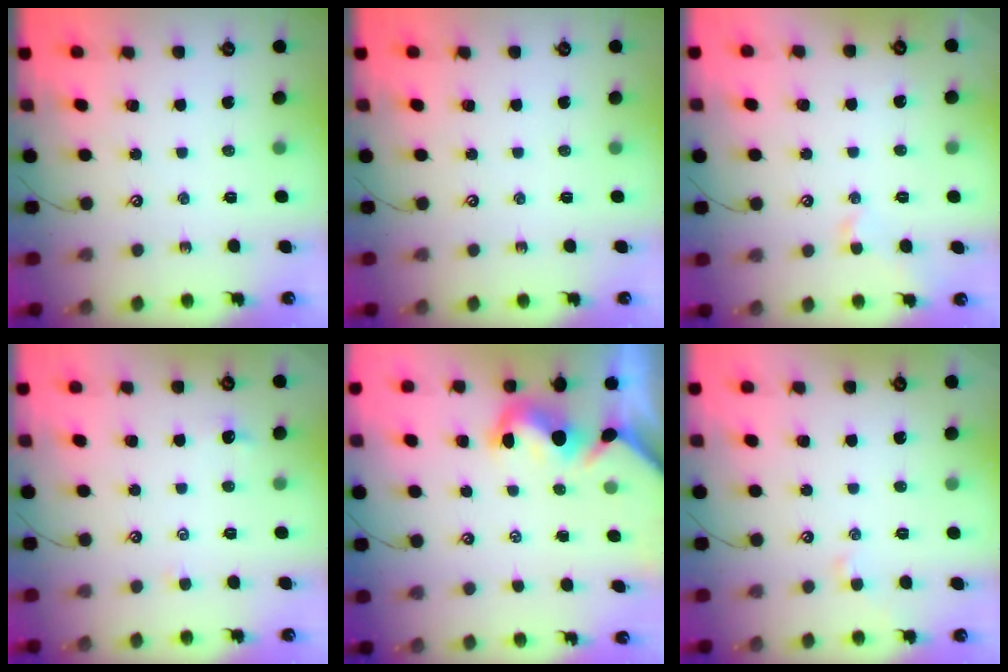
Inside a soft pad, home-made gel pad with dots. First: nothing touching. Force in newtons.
{"total": 0.0}
{"total": 1.0, "press": 1.0, "slide": 0.1}
{"total": 1.6, "press": 1.6, "slide": 0.2}
{"total": 2.1, "press": 1.9, "slide": 1.0}
{"total": 0.6, "press": 0.3, "slide": 0.5}